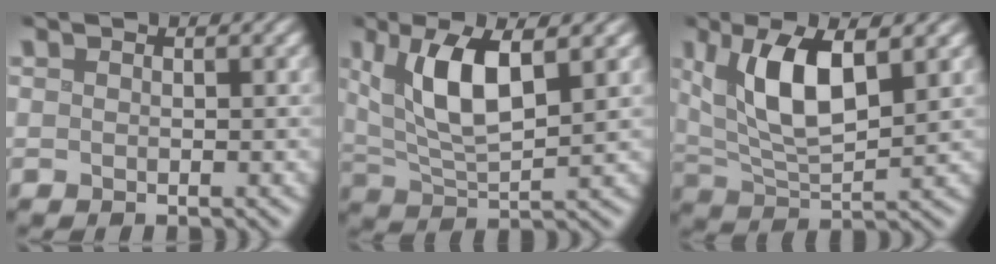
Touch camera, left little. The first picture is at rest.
{"total": 6.5, "force": [2.2, 2.2, 5.7], "torque": [-0.113, 0.001, 0.046]}
{"total": 7.2, "force": [2.4, 2.7, 6.3], "torque": [-0.124, 0.001, 0.048]}